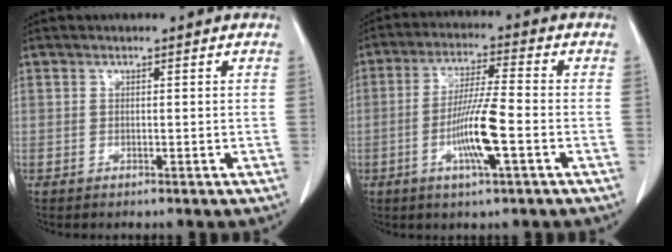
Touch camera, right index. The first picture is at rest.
{"total": 9.2, "force": [-2.8, 0.2, 8.8], "torque": [-0.168, -0.009, -0.056]}